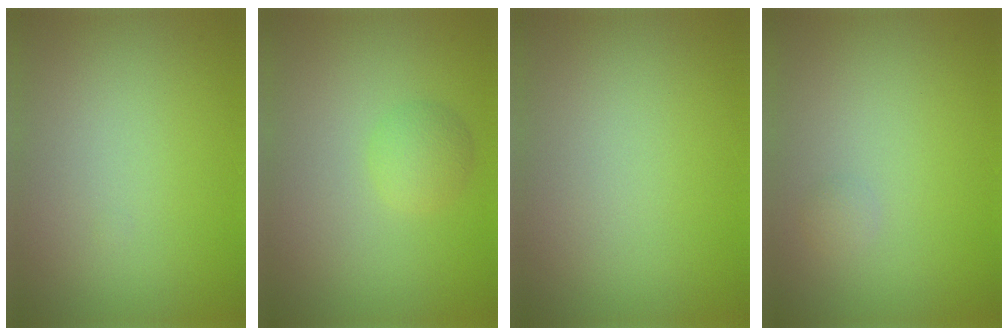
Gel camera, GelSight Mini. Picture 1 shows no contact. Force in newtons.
{"total": 1.9, "press": 1.9, "slide": 0.1}
{"total": 0.0}
{"total": 0.5, "press": 0.5, "slide": 0.0}